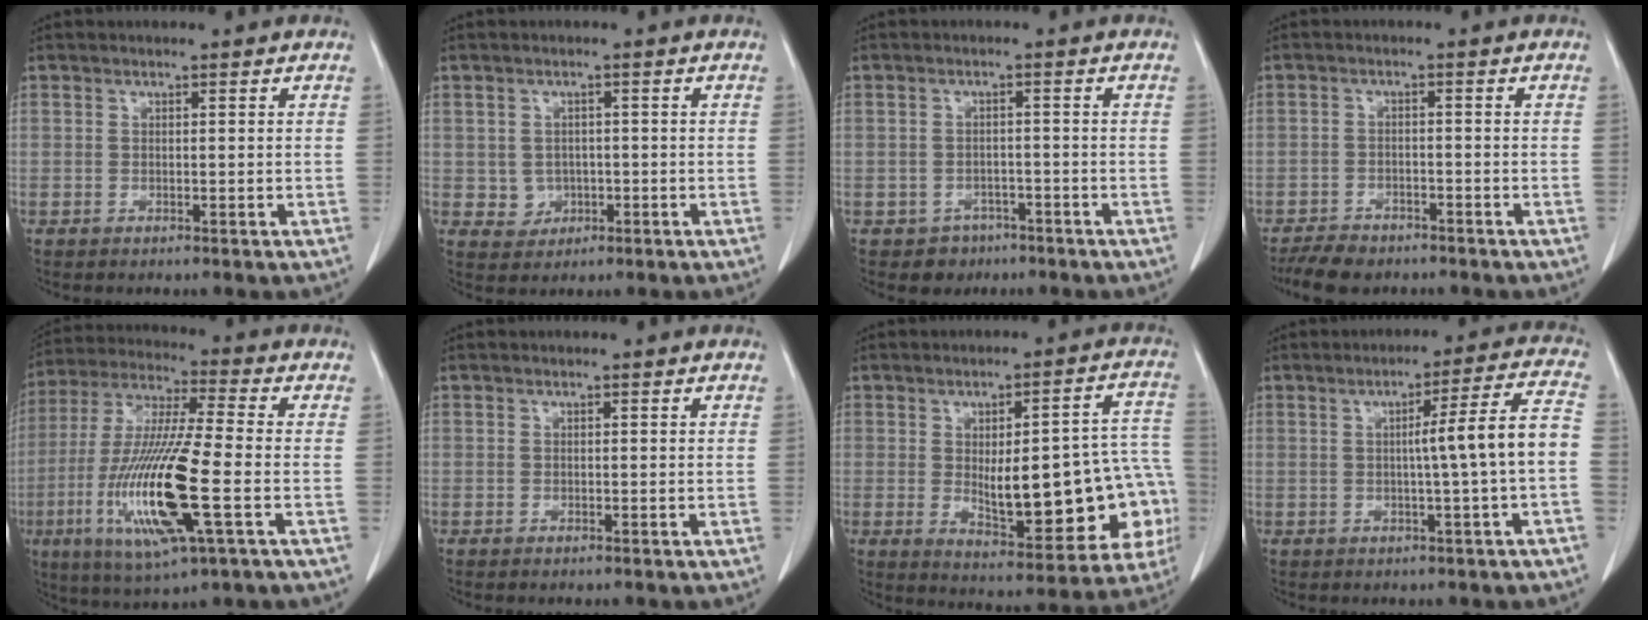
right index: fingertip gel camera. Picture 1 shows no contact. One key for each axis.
{"total": 3.3, "fx": -0.3, "fy": 3.2, "fz": 0.5, "tx": 0.003, "ty": 0.008, "tz": 0.007}
{"total": 3.2, "fx": -1.9, "fy": 2.6, "fz": 0.0, "tx": 0.003, "ty": 0.013, "tz": -0.021}
{"total": 5.7, "fx": -4.8, "fy": 2.2, "fz": 2.0, "tx": -0.030, "ty": -0.007, "tz": -0.077}
{"total": 18.3, "fx": -4.6, "fy": 1.5, "fz": 17.6, "tx": -0.367, "ty": -0.021, "tz": -0.083}
{"total": 0.0}
{"total": 21.1, "fx": -2.7, "fy": 6.6, "fz": 19.9, "tx": -0.190, "ty": 0.036, "tz": -0.005}
{"total": 8.7, "fx": -0.9, "fy": -1.1, "fz": 8.5, "tx": -0.120, "ty": 0.016, "tz": -0.013}